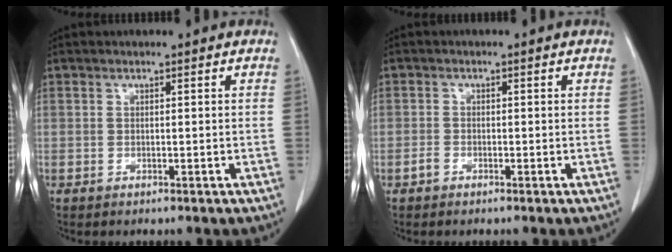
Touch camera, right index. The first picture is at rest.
{"total": 1.1, "force": [-0.7, 0.9, 0.2], "torque": [-0.006, 0.003, -0.015]}